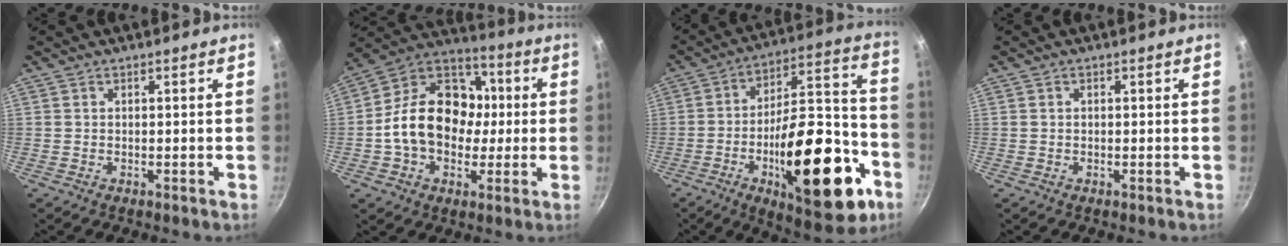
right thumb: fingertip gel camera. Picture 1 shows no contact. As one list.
[{"total": 19.9, "force": [-0.7, 15.2, 12.8], "torque": [-0.183, 0.043, -0.026]}, {"total": 28.7, "force": [-10.7, 11.7, 23.9], "torque": [-0.308, 0.058, -0.151]}, {"total": 0.5, "force": [0.1, 0.5, 0.3], "torque": [-0.003, 0.004, 0.002]}]